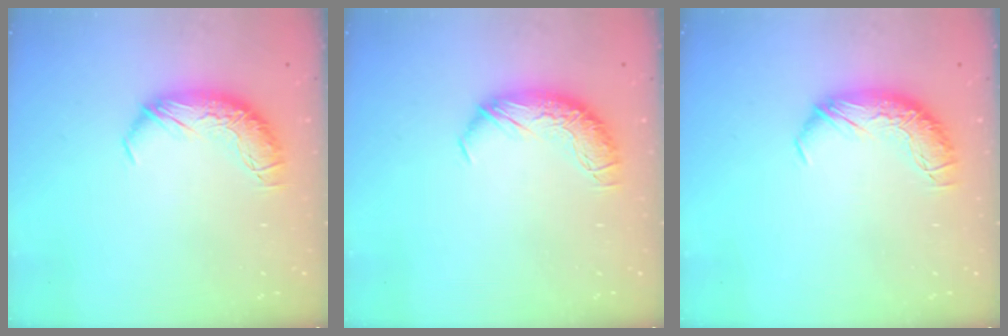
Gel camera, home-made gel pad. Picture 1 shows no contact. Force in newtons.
{"total": 0.0}
{"total": 0.0}